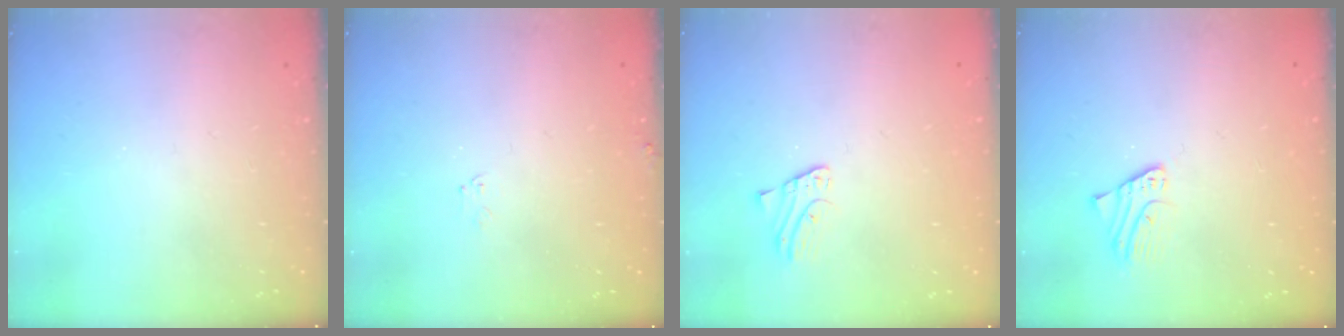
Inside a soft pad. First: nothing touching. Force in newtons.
{"total": 4.5, "press": 4.5, "slide": 0.4}
{"total": 1.6, "press": 1.6, "slide": 0.1}
{"total": 1.9, "press": 1.9, "slide": 0.1}